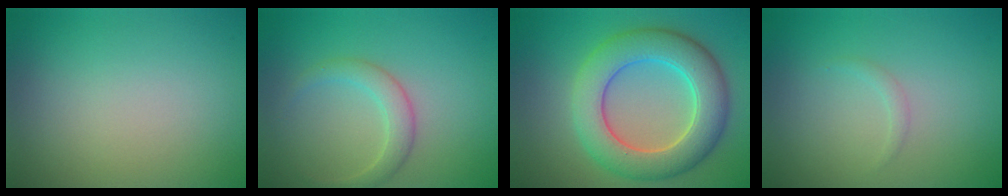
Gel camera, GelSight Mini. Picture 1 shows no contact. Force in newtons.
{"total": 2.4, "press": 2.4, "slide": 0.1}
{"total": 8.0, "press": 8.0, "slide": 0.1}
{"total": 0.7, "press": 0.7, "slide": 0.1}